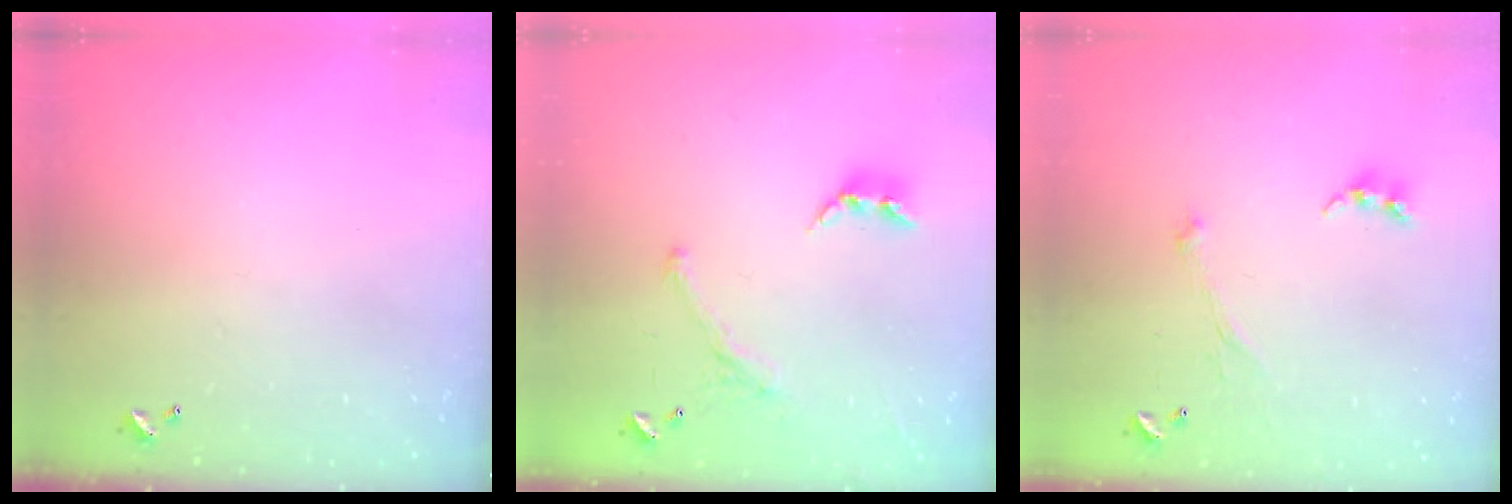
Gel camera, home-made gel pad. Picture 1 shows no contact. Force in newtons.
{"total": 1.2, "press": 0.5, "slide": 1.1}
{"total": 2.1, "press": 2.0, "slide": 0.7}